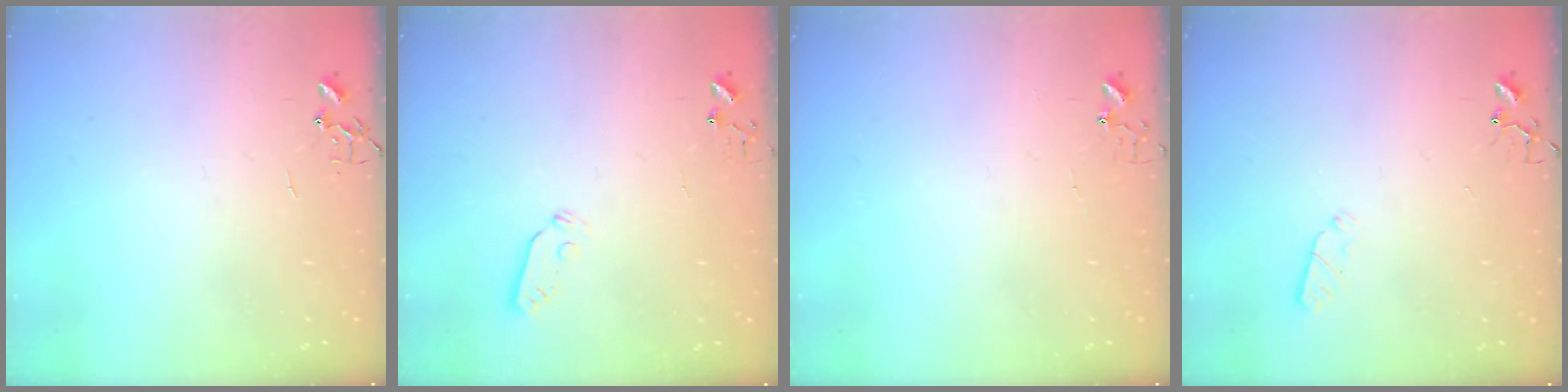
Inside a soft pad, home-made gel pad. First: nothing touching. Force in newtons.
{"total": 3.6, "press": 3.6, "slide": 0.6}
{"total": 3.6, "press": 3.6, "slide": 0.3}
{"total": 3.5, "press": 3.4, "slide": 0.5}